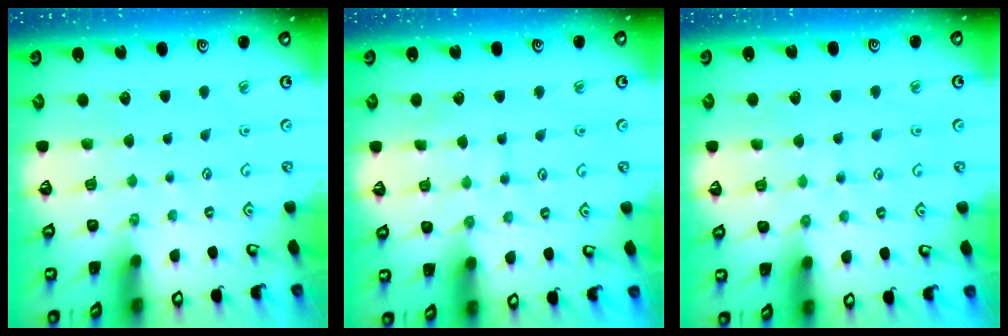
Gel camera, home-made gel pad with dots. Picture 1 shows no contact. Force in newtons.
{"total": 6.8, "press": 6.7, "slide": 0.6}
{"total": 5.8, "press": 5.7, "slide": 0.6}